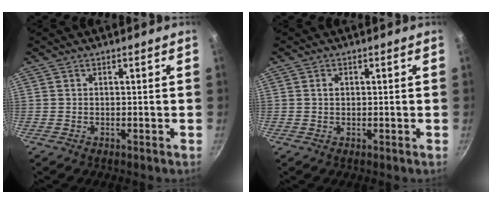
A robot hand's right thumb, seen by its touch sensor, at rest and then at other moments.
{"total": 1.0, "force": [0.2, 0.7, 0.6], "torque": [-0.007, 0.004, 0.005]}